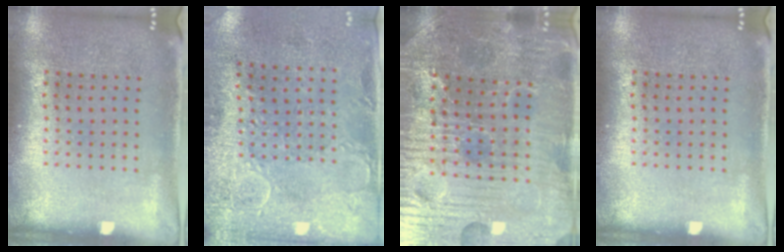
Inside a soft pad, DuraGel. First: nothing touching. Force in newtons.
{"total": 2.9, "press": 2.3, "slide": 1.8}
{"total": 4.6, "press": 4.6, "slide": 0.8}
{"total": 0.0}